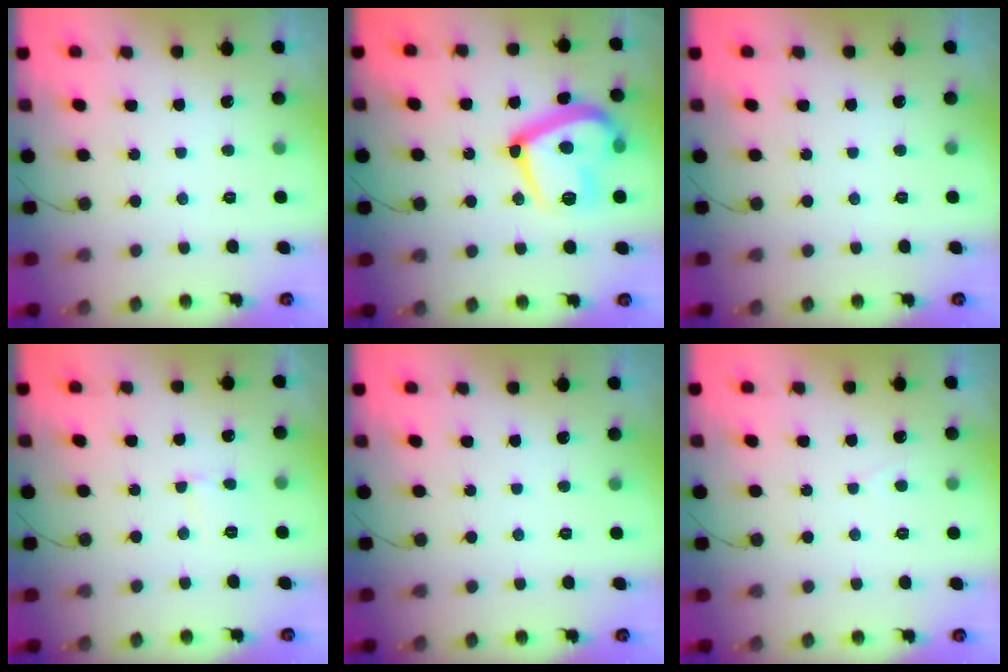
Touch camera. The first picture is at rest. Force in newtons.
{"total": 19.5, "press": 19.5, "slide": 1.5}
{"total": 0.0}
{"total": 2.8, "press": 2.8, "slide": 0.2}
{"total": 0.0}
{"total": 2.1, "press": 2.1, "slide": 0.4}